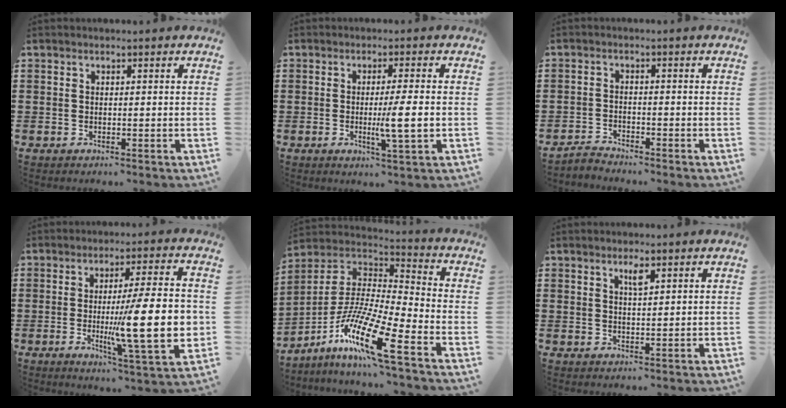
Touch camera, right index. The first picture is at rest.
{"total": 5.4, "force": [-0.6, 0.0, 5.3], "torque": [-0.091, -0.010, -0.013]}
{"total": 2.1, "force": [-2.1, 0.3, 0.0], "torque": [-0.007, 0.005, -0.044]}
{"total": 17.3, "force": [-1.7, 3.3, 16.9], "torque": [-0.266, -0.016, -0.026]}
{"total": 14.0, "force": [-8.6, 1.7, 10.9], "torque": [-0.232, -0.001, -0.169]}
{"total": 2.0, "force": [1.2, 0.4, 1.6], "torque": [-0.025, -0.001, 0.018]}